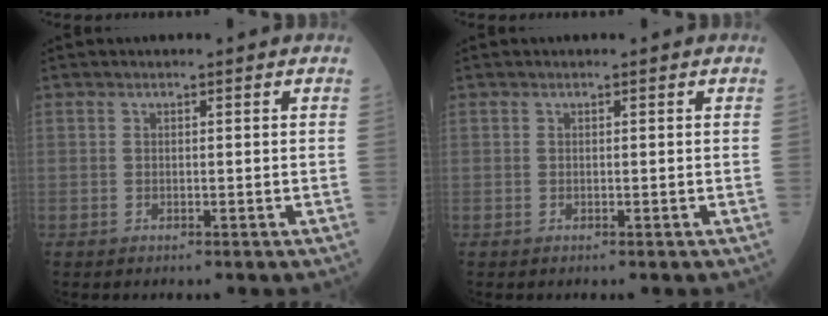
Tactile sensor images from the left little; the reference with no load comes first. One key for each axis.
{"total": 0.0}